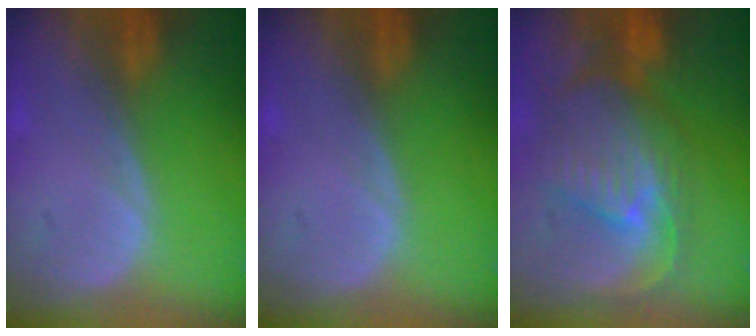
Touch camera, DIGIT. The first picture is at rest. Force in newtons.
{"total": 0.0}
{"total": 11.1, "press": 9.7, "slide": 5.4}